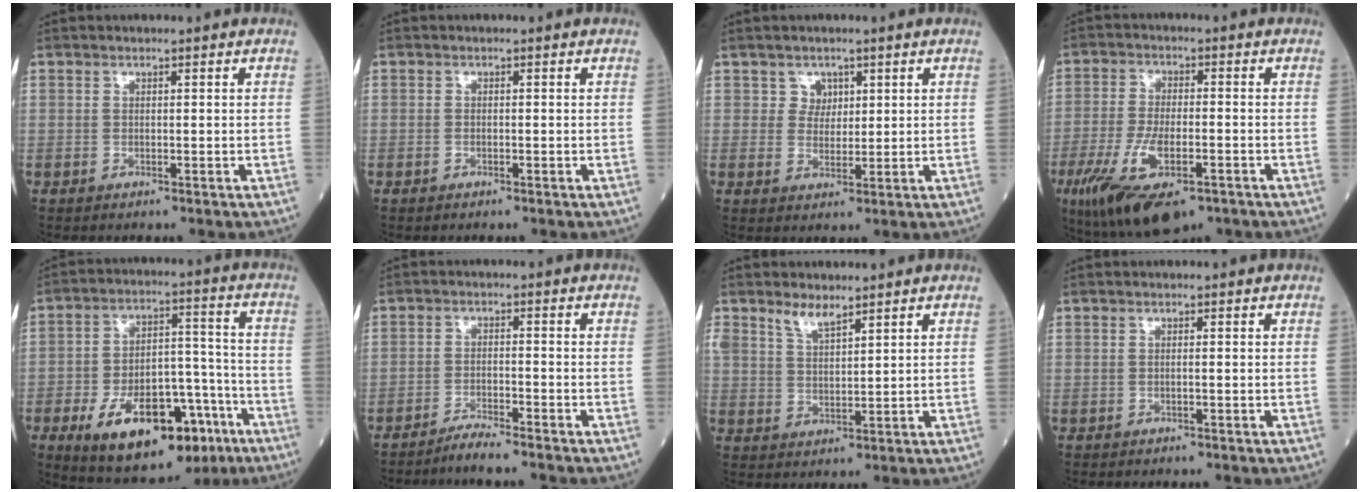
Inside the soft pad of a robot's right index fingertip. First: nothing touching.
{"total": 0.0}
{"total": 2.6, "force": [1.4, 2.2, 0.4], "torque": [-0.001, -0.003, 0.022]}
{"total": 12.9, "force": [-6.8, 4.1, 10.1], "torque": [-0.194, -0.019, -0.108]}
{"total": 18.9, "force": [-9.6, 8.9, 13.6], "torque": [-0.216, 0.016, -0.141]}
{"total": 3.4, "force": [-3.1, -0.5, 1.2], "torque": [-0.023, -0.008, -0.059]}
{"total": 4.3, "force": [3.5, 1.4, 2.1], "torque": [-0.047, 0.001, 0.073]}
{"total": 0.0}